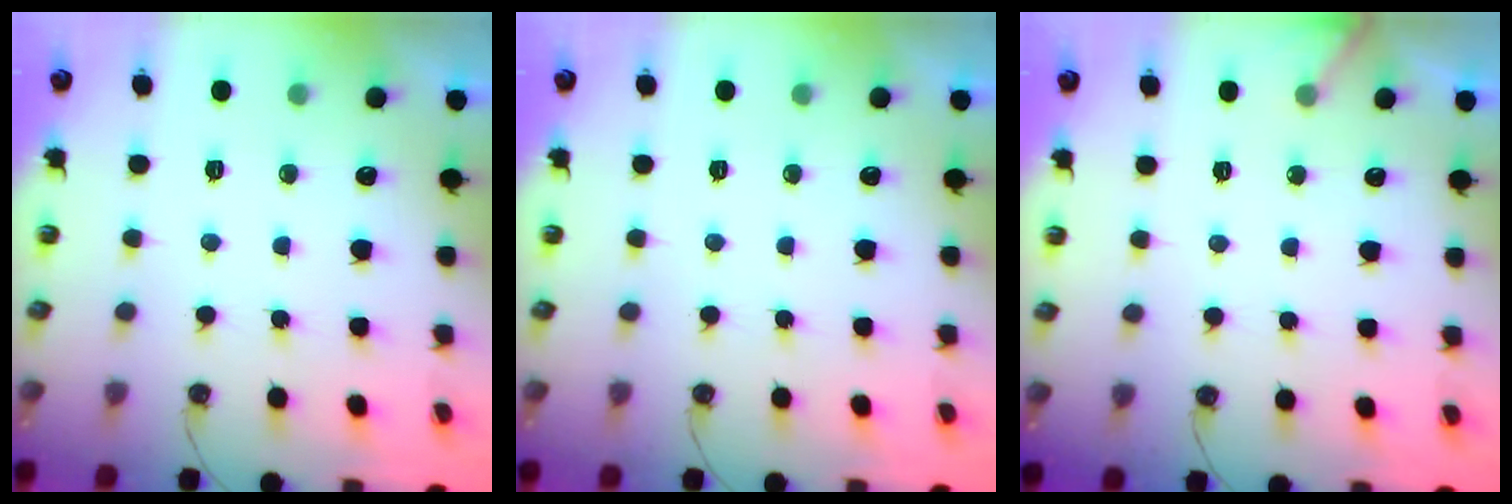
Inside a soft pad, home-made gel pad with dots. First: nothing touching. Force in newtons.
{"total": 0.0}
{"total": 2.7, "press": 2.7, "slide": 0.2}